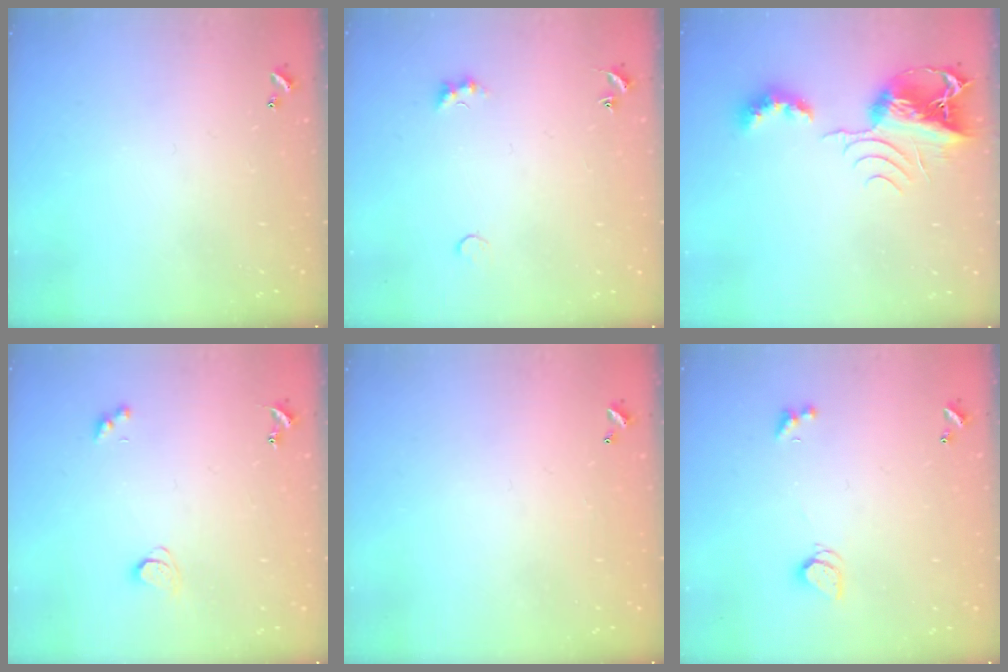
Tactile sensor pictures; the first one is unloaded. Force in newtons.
{"total": 1.9, "press": 1.9, "slide": 0.5}
{"total": 9.4, "press": 9.3, "slide": 1.2}
{"total": 1.7, "press": 1.7, "slide": 0.3}
{"total": 2.8, "press": 2.8, "slide": 0.1}
{"total": 1.7, "press": 1.7, "slide": 0.4}